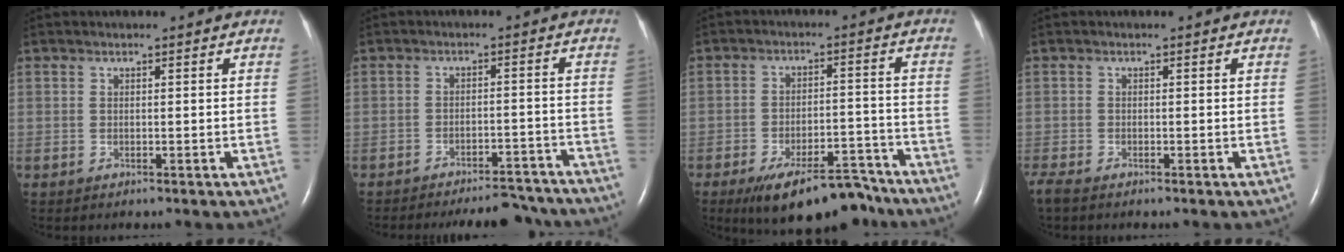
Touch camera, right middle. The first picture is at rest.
{"total": 12.0, "force": [-11.4, 2.3, 3.1], "torque": [-0.031, 0.007, -0.137]}
{"total": 13.2, "force": [-10.8, 4.1, 6.5], "torque": [-0.087, 0.013, -0.163]}
{"total": 2.7, "force": [-2.2, 0.7, 1.4], "torque": [-0.030, -0.009, -0.038]}